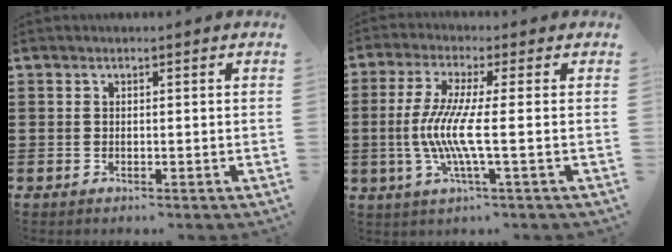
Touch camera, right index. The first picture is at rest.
{"total": 7.7, "force": [-1.2, 0.0, 7.6], "torque": [-0.172, -0.022, -0.035]}